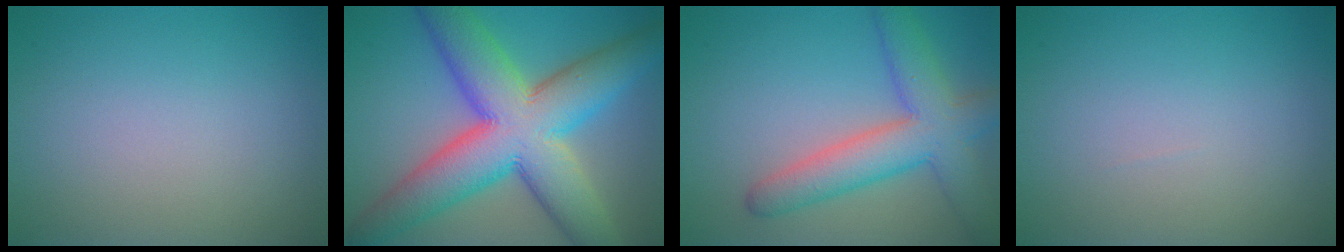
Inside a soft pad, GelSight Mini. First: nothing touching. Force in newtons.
{"total": 13.4, "press": 13.4, "slide": 0.4}
{"total": 6.6, "press": 6.6, "slide": 0.3}
{"total": 0.0}